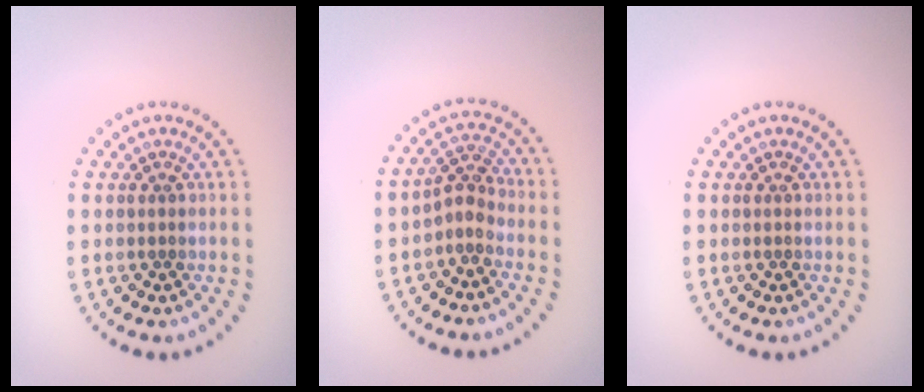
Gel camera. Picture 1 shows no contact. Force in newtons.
{"total": 2.2, "press": 1.6, "slide": 1.5}
{"total": 0.0}